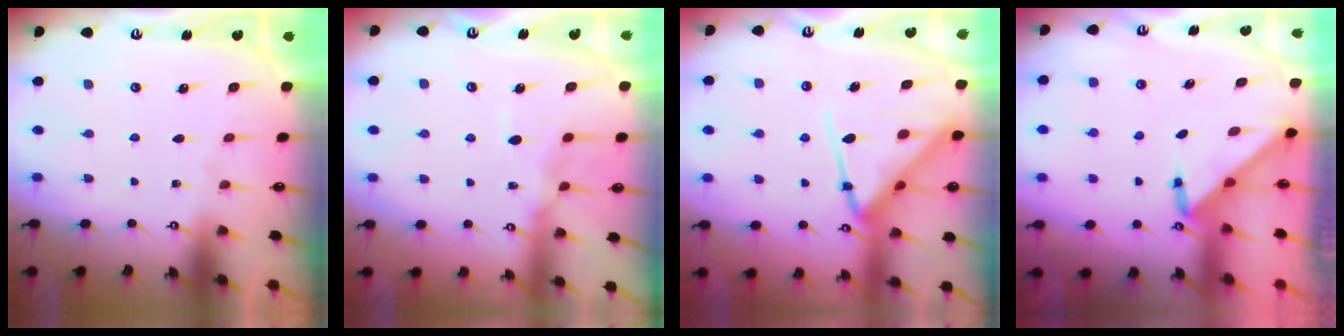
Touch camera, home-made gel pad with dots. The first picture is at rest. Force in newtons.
{"total": 9.4, "press": 9.3, "slide": 0.8}
{"total": 14.9, "press": 14.8, "slide": 1.5}
{"total": 3.3, "press": 3.3, "slide": 0.2}